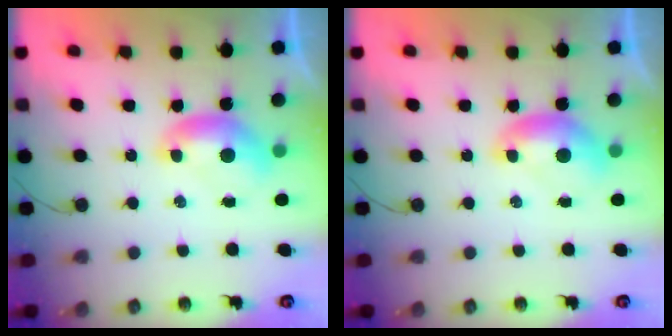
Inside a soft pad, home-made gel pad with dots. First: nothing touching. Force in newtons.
{"total": 0.0}